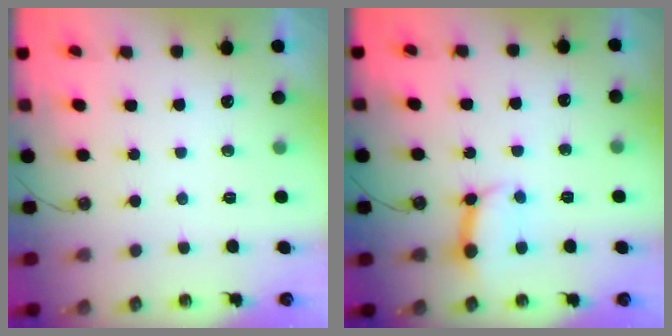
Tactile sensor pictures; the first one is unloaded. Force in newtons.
{"total": 10.1, "press": 10.0, "slide": 1.2}